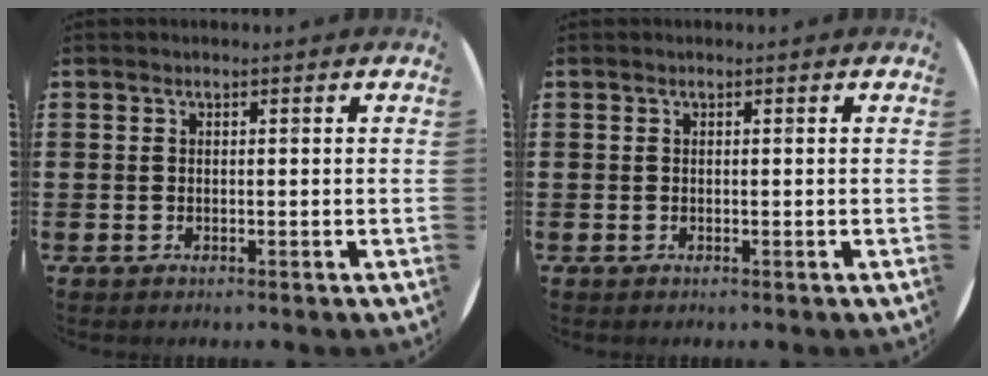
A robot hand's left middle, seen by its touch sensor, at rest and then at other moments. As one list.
[{"total": 0.0}]